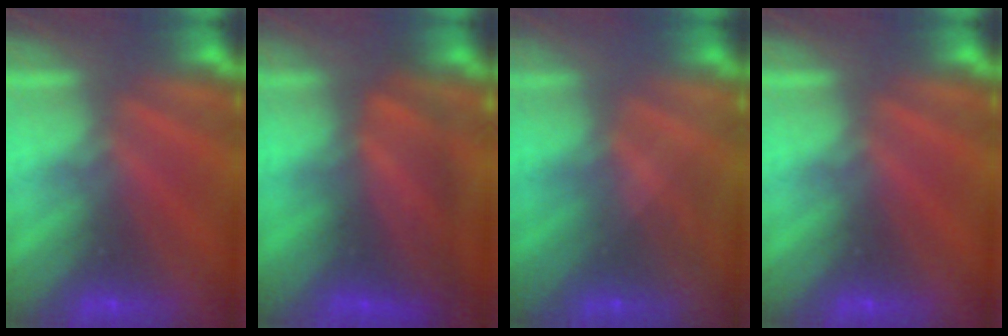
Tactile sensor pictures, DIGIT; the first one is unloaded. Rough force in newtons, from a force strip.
{"total": 8.7}
{"total": 1.7}
{"total": 0.0}